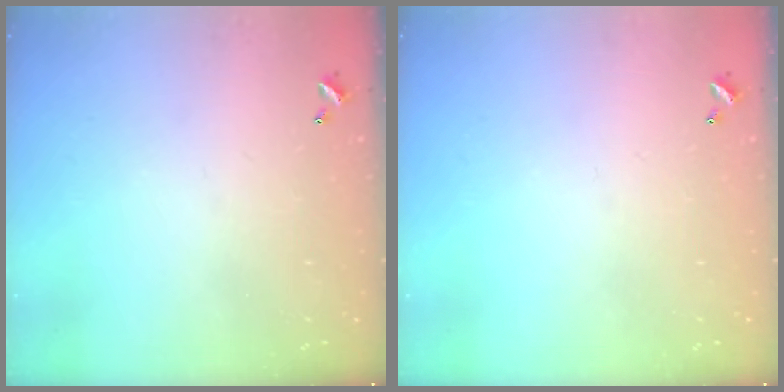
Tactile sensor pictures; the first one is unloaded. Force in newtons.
{"total": 0.0}